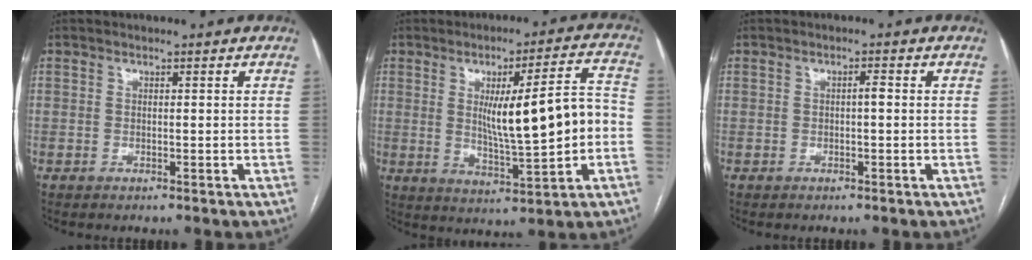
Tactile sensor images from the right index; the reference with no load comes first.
{"total": 13.2, "force": [-0.3, 1.6, 13.1], "torque": [-0.197, 0.012, 0.005]}
{"total": 1.1, "force": [-0.1, 0.2, 1.1], "torque": [-0.016, 0.003, -0.001]}